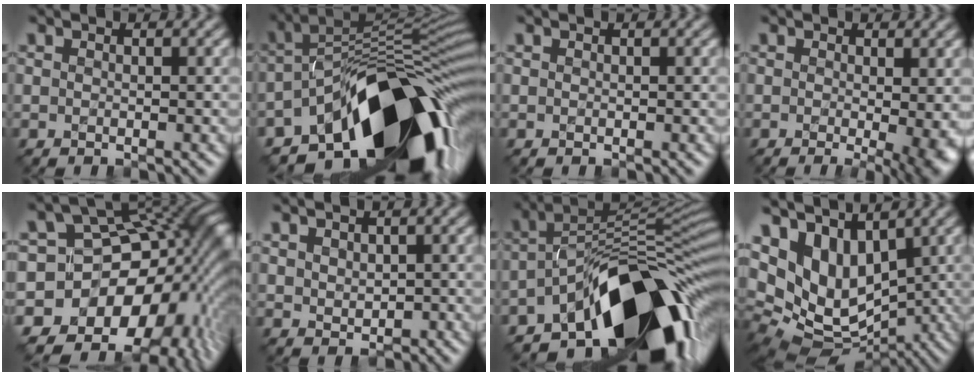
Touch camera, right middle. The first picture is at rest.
{"total": 17.6, "force": [-7.9, 8.0, 13.5], "torque": [-0.198, 0.002, -0.134]}
{"total": 0.0}
{"total": 6.8, "force": [-0.7, 2.5, 6.3], "torque": [-0.055, -0.010, -0.005]}
{"total": 14.1, "force": [-4.7, 10.7, 7.9], "torque": [-0.108, -0.021, -0.072]}
{"total": 1.3, "force": [0.9, 0.9, 0.2], "torque": [-0.008, -0.001, 0.025]}
{"total": 16.0, "force": [-8.2, 7.0, 11.8], "torque": [-0.172, 0.014, -0.140]}
{"total": 11.5, "force": [3.9, 7.9, 7.3], "torque": [-0.163, 0.013, 0.099]}